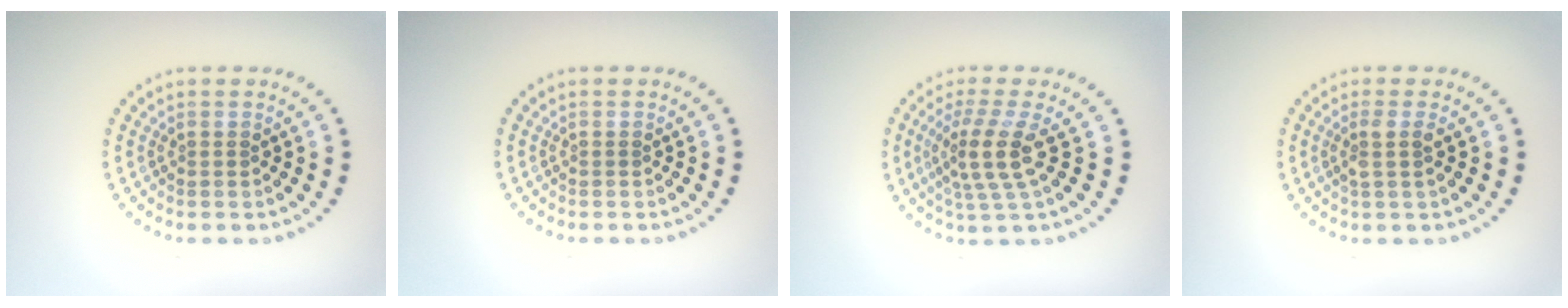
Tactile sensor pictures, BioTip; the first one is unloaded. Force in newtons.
{"total": 0.0}
{"total": 3.8, "press": 2.9, "slide": 2.4}
{"total": 1.6, "press": 1.3, "slide": 1.0}